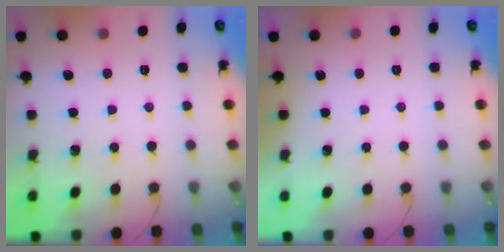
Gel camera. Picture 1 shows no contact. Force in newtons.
{"total": 0.0}